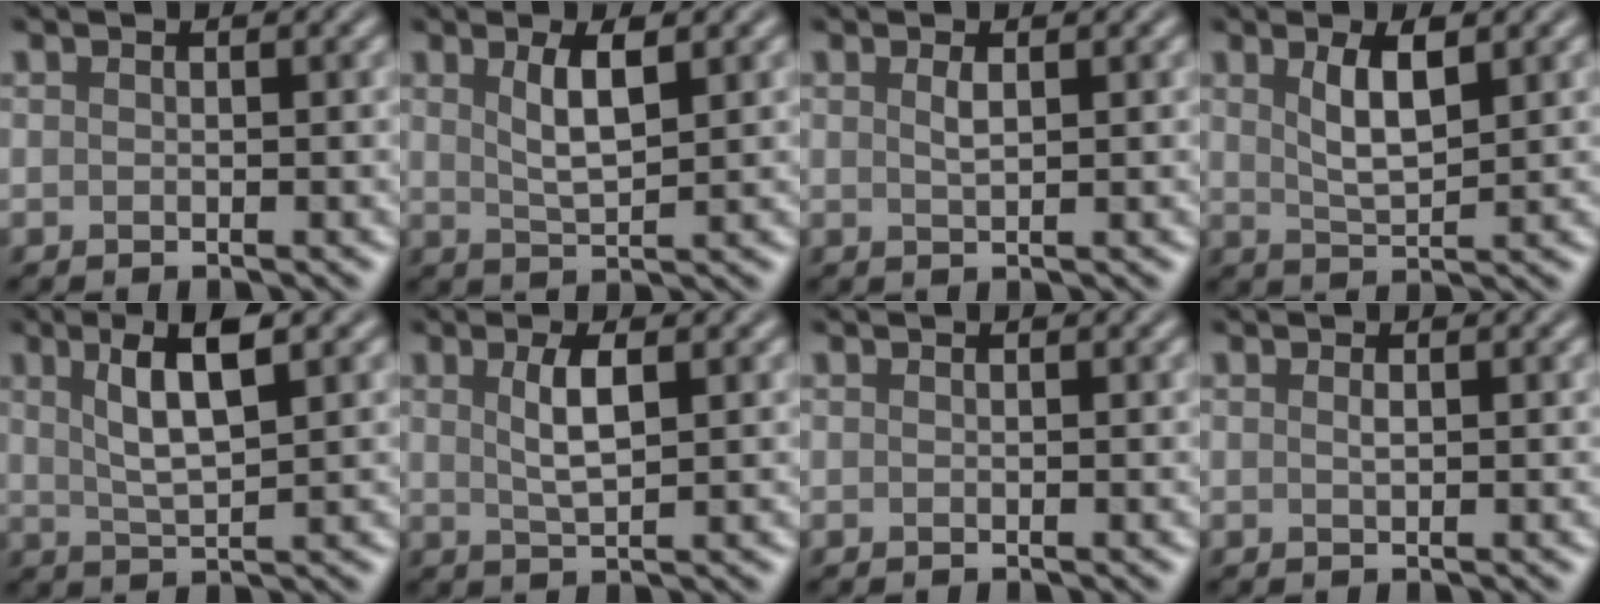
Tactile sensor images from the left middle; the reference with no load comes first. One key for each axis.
{"total": 3.1, "fx": 1.3, "fy": 0.9, "fz": 2.7, "tx": -0.048, "ty": 0.000, "tz": 0.026}
{"total": 1.0, "fx": 0.5, "fy": 0.2, "fz": 0.8, "tx": -0.017, "ty": 0.001, "tz": 0.009}
{"total": 3.4, "fx": 1.5, "fy": 1.1, "fz": 2.9, "tx": -0.056, "ty": -0.002, "tz": 0.030}
{"total": 5.5, "fx": 2.2, "fy": 1.5, "fz": 4.8, "tx": -0.089, "ty": 0.002, "tz": 0.039}
{"total": 2.9, "fx": 0.9, "fy": 0.8, "fz": 2.6, "tx": -0.050, "ty": 0.002, "tz": 0.019}
{"total": 0.0}
{"total": 0.6, "fx": 0.2, "fy": 0.2, "fz": 0.5, "tx": -0.011, "ty": 0.001, "tz": 0.004}